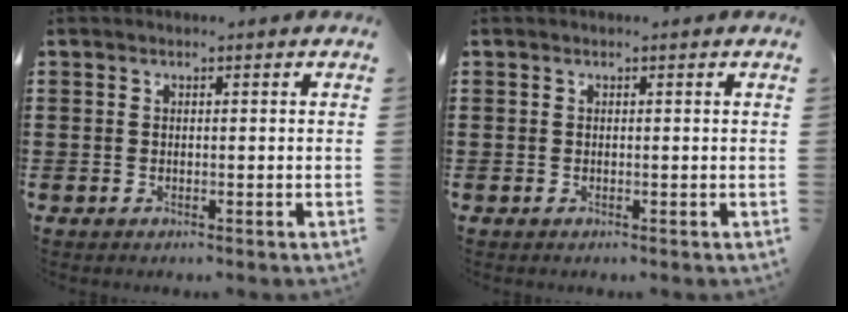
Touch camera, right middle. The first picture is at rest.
{"total": 0.0}